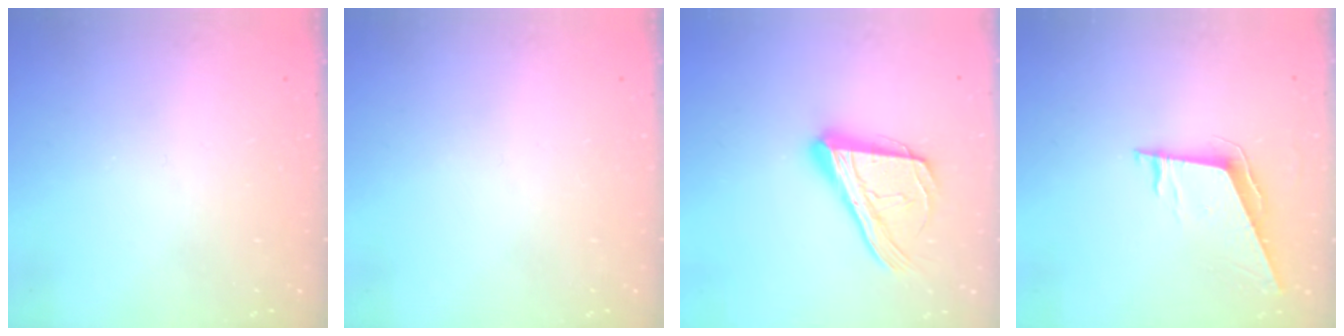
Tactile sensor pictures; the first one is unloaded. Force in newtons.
{"total": 0.0}
{"total": 17.8, "press": 17.7, "slide": 2.4}
{"total": 8.4, "press": 7.9, "slide": 2.9}